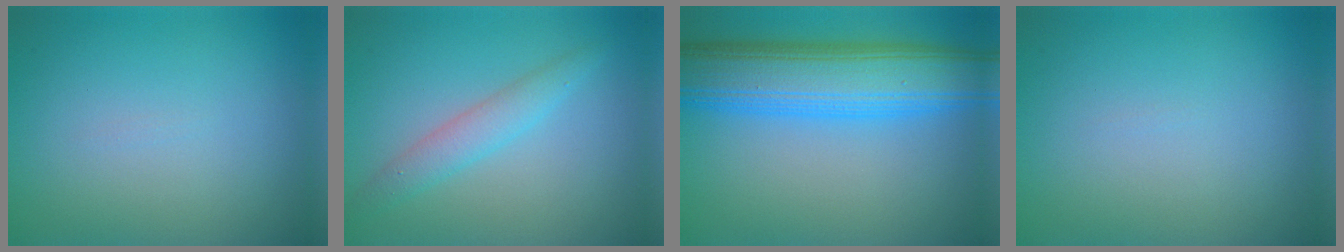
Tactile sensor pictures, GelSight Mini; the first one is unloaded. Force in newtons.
{"total": 2.5, "press": 2.5, "slide": 0.0}
{"total": 10.0, "press": 10.0, "slide": 0.1}
{"total": 0.0}